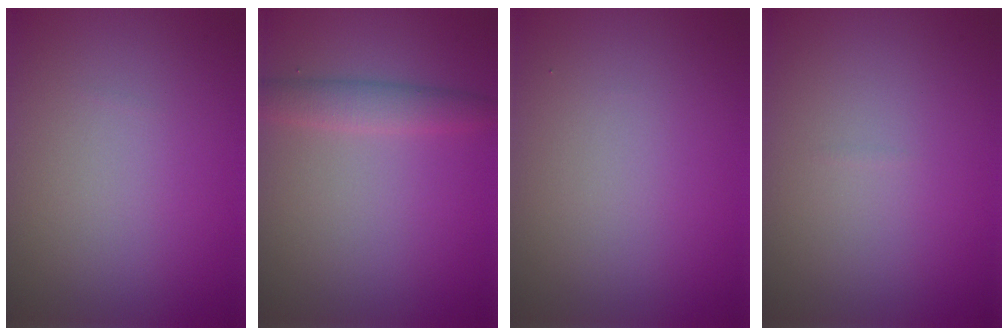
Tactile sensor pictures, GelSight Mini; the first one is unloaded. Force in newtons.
{"total": 2.4, "press": 2.4, "slide": 0.1}
{"total": 0.0}
{"total": 0.0}